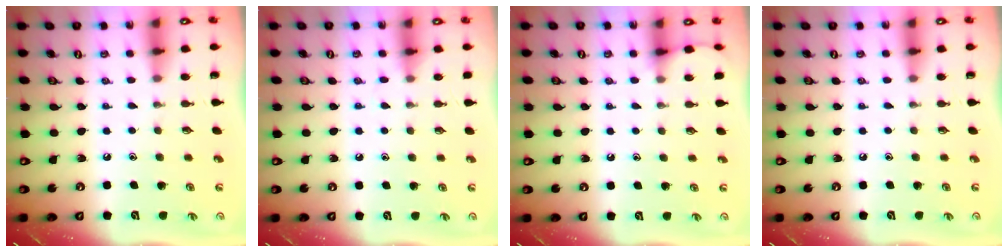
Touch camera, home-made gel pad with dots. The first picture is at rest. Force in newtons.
{"total": 5.8, "press": 5.8, "slide": 0.8}
{"total": 3.8, "press": 3.8, "slide": 0.5}
{"total": 0.0}